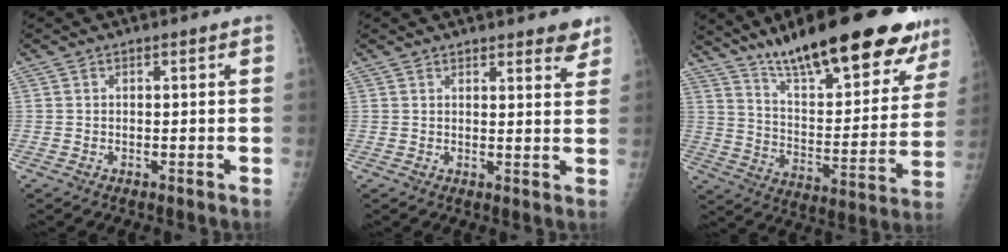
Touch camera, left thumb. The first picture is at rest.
{"total": 5.1, "force": [4.1, 1.5, 2.7], "torque": [-0.010, -0.020, 0.049]}
{"total": 28.5, "force": [20.5, 7.6, 18.3], "torque": [-0.236, -0.070, 0.311]}